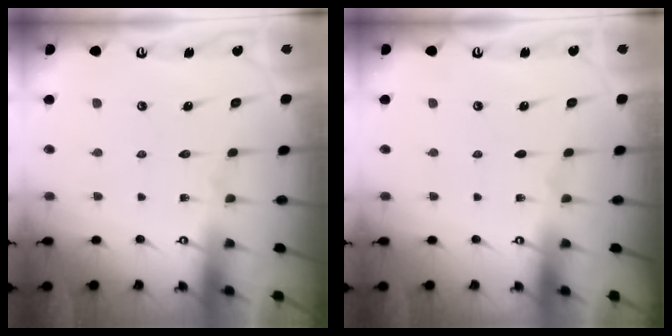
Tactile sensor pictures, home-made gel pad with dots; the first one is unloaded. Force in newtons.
{"total": 0.0}